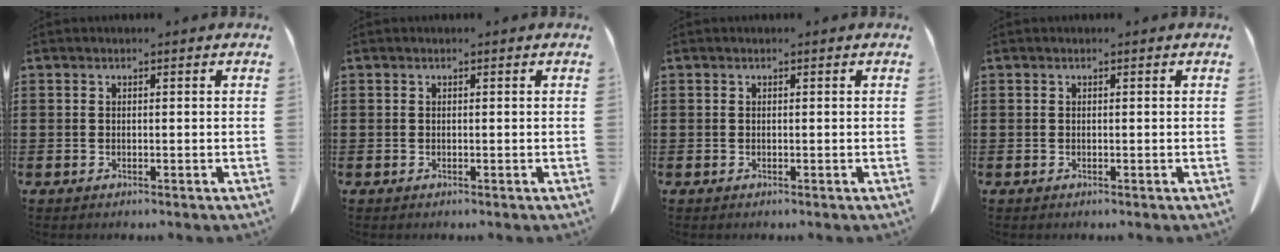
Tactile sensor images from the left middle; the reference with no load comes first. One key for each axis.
{"total": 0.0}
{"total": 0.0}
{"total": 0.0}